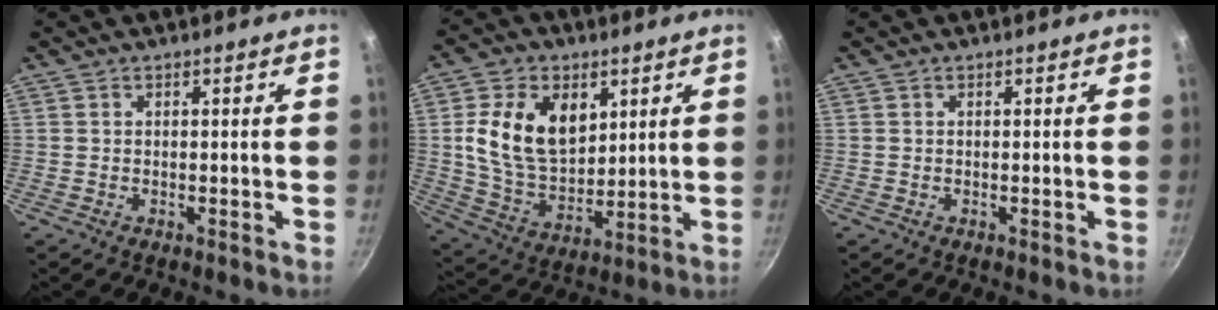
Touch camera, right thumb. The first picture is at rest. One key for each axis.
{"total": 16.1, "fx": 4.5, "fy": 10.9, "fz": 11.0, "tx": -0.171, "ty": -0.023, "tz": 0.088}
{"total": 0.0}